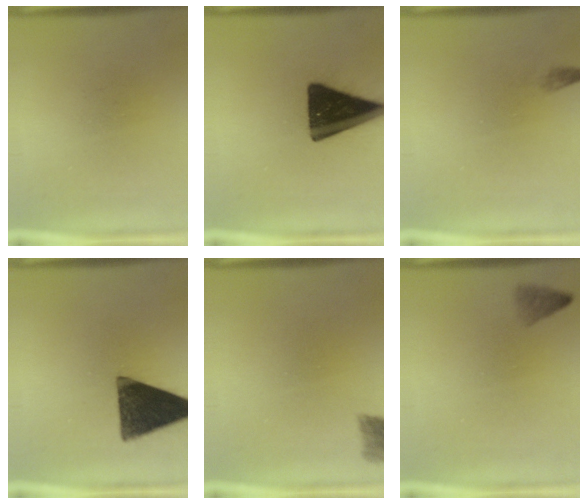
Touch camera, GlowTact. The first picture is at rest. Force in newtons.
{"total": 17.8}
{"total": 0.7}
{"total": 14.7}
{"total": 2.8}
{"total": 1.6}